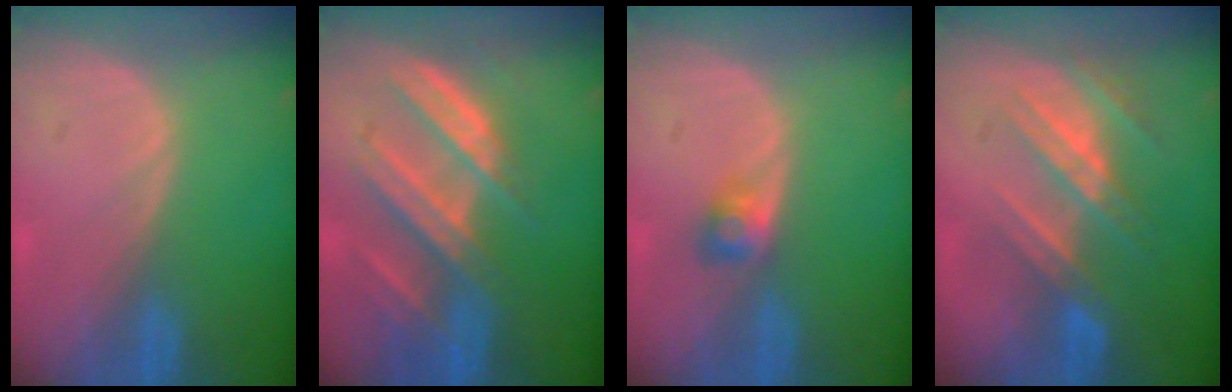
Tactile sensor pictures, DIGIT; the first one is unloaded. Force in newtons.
{"total": 9.0, "press": 8.2, "slide": 3.7}
{"total": 2.5, "press": 2.4, "slide": 0.8}
{"total": 7.8, "press": 7.2, "slide": 2.9}